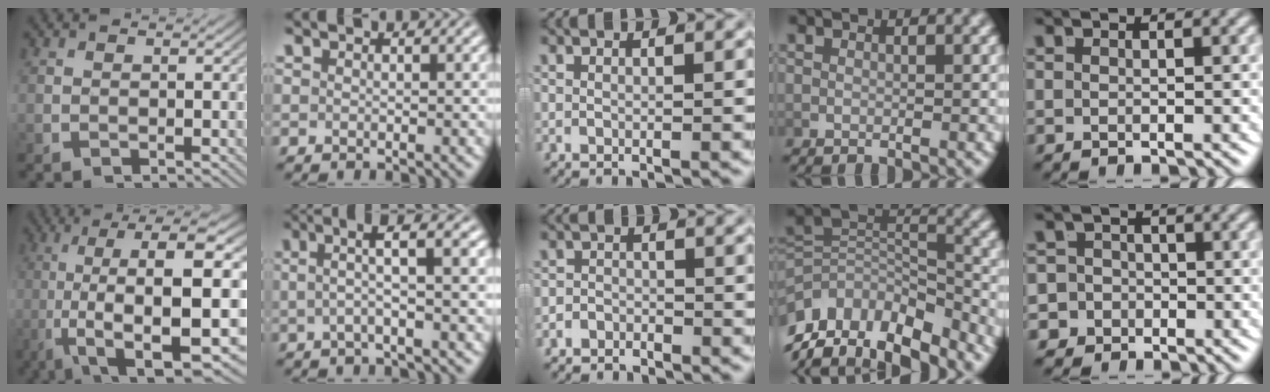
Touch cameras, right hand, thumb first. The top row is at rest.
{"thumb": {"total": 20.0, "force": [-1.9, 10.8, 16.7], "torque": [-0.312, -0.060, 0.004]}, "index": {"total": 3.7, "force": [0.7, 0.0, 3.6], "torque": [-0.051, 0.013, 0.005]}, "middle": {"total": 2.2, "force": [-2.0, 0.9, -0.2], "torque": [0.013, -0.007, -0.036]}, "ring": {"total": 13.5, "force": [-6.4, 9.2, 7.4], "torque": [-0.129, -0.037, -0.098]}, "little": {"total": 7.2, "force": [-3.0, 6.4, 1.3], "torque": [-0.045, -0.030, -0.055]}}